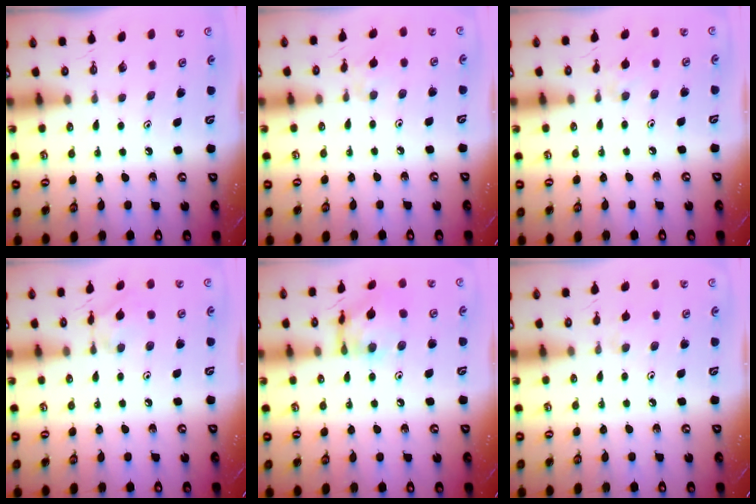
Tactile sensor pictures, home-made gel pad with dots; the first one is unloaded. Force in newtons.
{"total": 2.1, "press": 2.1, "slide": 0.5}
{"total": 3.4, "press": 3.4, "slide": 0.5}
{"total": 3.6, "press": 3.6, "slide": 0.2}
{"total": 11.7, "press": 11.7, "slide": 1.0}
{"total": 2.4, "press": 2.3, "slide": 0.5}